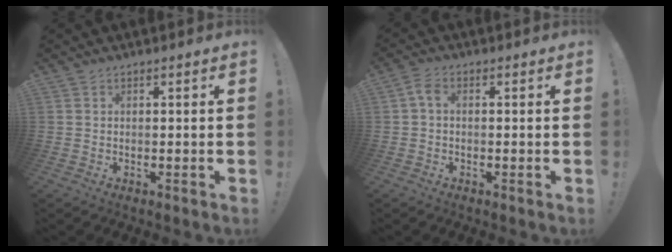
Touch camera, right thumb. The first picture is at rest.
{"total": 2.9, "force": [0.1, 1.7, 2.3], "torque": [-0.049, 0.010, 0.004]}